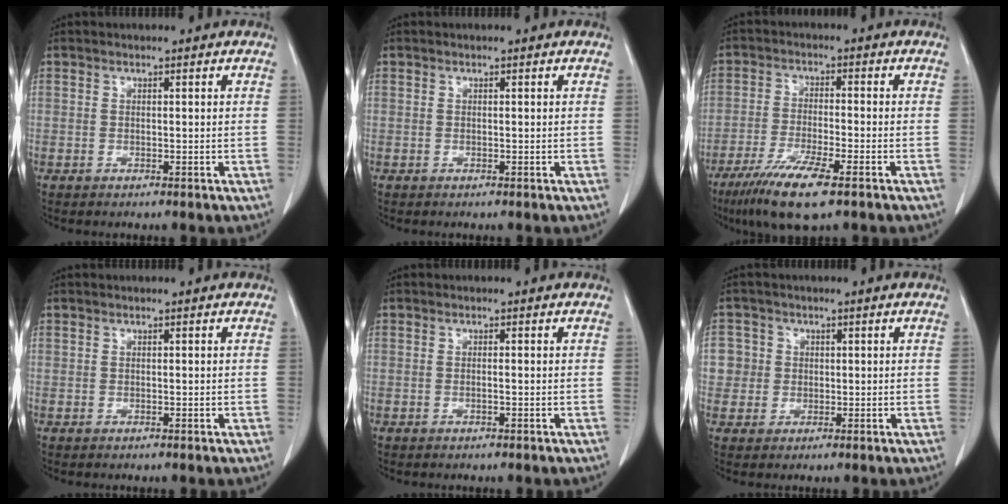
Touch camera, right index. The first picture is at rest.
{"total": 0.0}
{"total": 9.0, "force": [-5.7, 1.1, 6.9], "torque": [-0.132, -0.021, -0.100]}
{"total": 0.0}
{"total": 0.6, "force": [-0.2, 0.0, 0.6], "torque": [-0.012, 0.001, -0.002]}
{"total": 4.0, "force": [0.4, 4.0, 0.1], "torque": [0.013, 0.010, 0.008]}